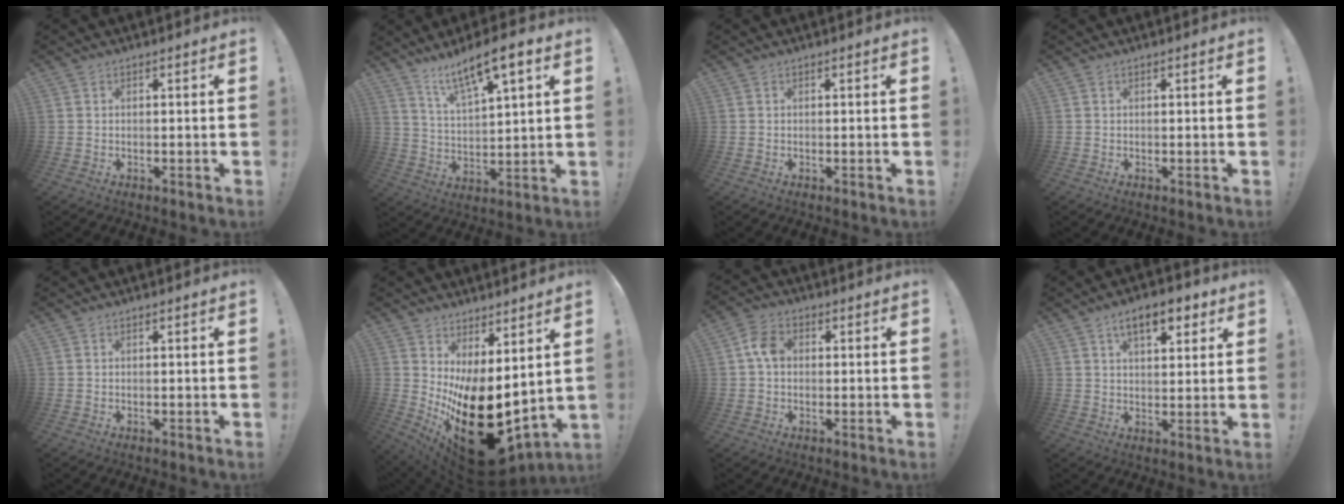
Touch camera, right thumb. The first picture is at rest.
{"total": 11.5, "force": [8.2, 2.6, 7.6], "torque": [-0.129, -0.045, 0.137]}
{"total": 0.0}
{"total": 0.0}
{"total": 0.0}
{"total": 20.9, "force": [-4.6, 10.5, 17.5], "torque": [-0.271, 0.005, -0.053]}
{"total": 6.1, "force": [0.3, 4.4, 4.3], "torque": [-0.081, 0.015, 0.007]}
{"total": 9.4, "force": [5.1, 4.1, 6.7], "torque": [-0.091, -0.012, 0.088]}